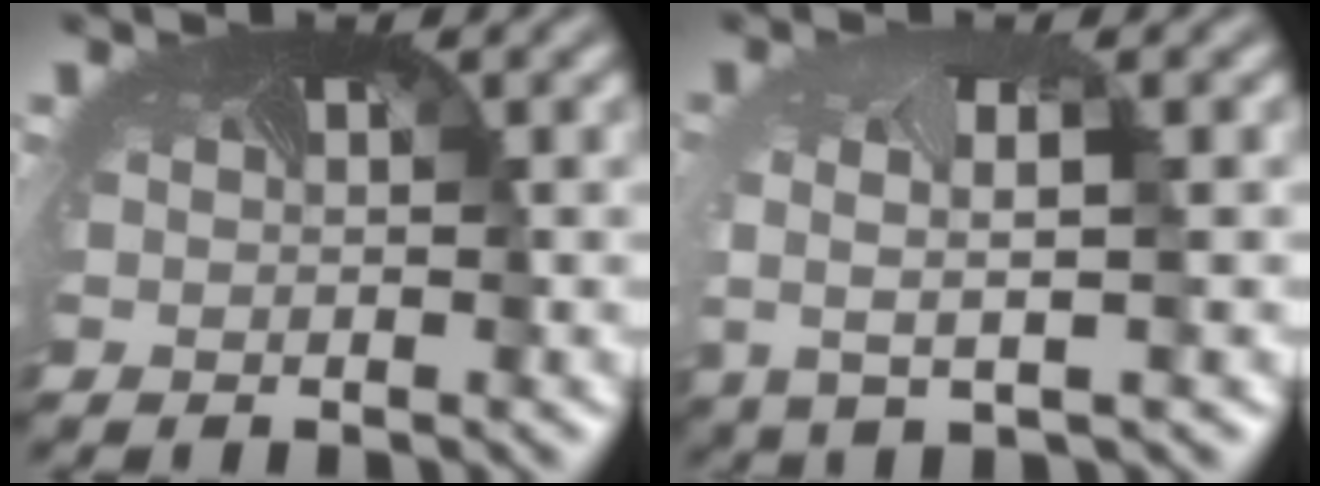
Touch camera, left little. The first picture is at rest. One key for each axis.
{"total": 2.6, "fx": 0.0, "fy": 0.5, "fz": 2.6, "tx": -0.064, "ty": -0.005, "tz": -0.003}